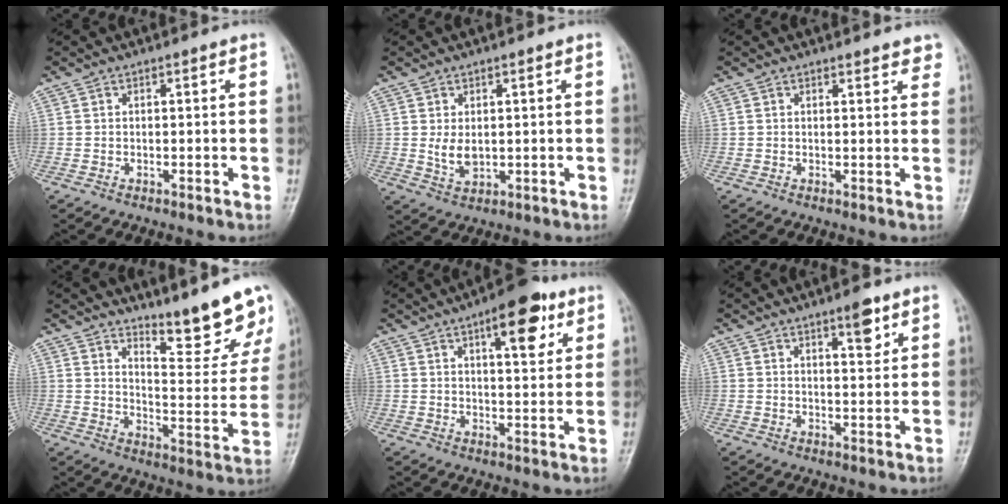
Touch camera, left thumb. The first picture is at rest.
{"total": 3.8, "force": [0.5, 2.4, 2.9], "torque": [-0.045, -0.012, 0.017]}
{"total": 3.1, "force": [2.7, 1.1, 1.1], "torque": [0.009, -0.011, 0.023]}
{"total": 13.2, "force": [10.7, 2.8, 7.3], "torque": [-0.063, -0.087, 0.156]}
{"total": 10.9, "force": [5.4, 4.1, 8.4], "torque": [-0.093, -0.020, 0.073]}
{"total": 5.0, "force": [3.0, 1.6, 3.6], "torque": [-0.041, -0.018, 0.044]}